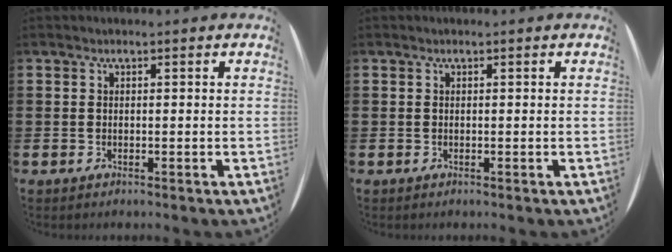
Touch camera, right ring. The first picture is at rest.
{"total": 0.0}